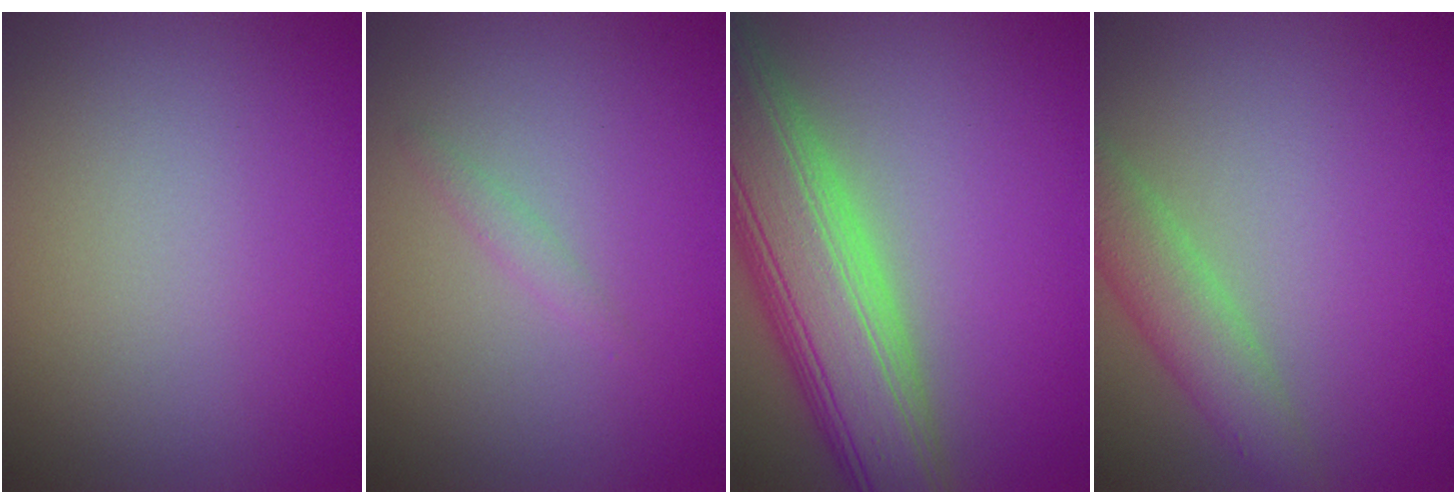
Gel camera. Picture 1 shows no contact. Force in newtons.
{"total": 0.8, "press": 0.8, "slide": 0.1}
{"total": 10.8, "press": 10.7, "slide": 0.6}
{"total": 3.9, "press": 3.9, "slide": 0.1}